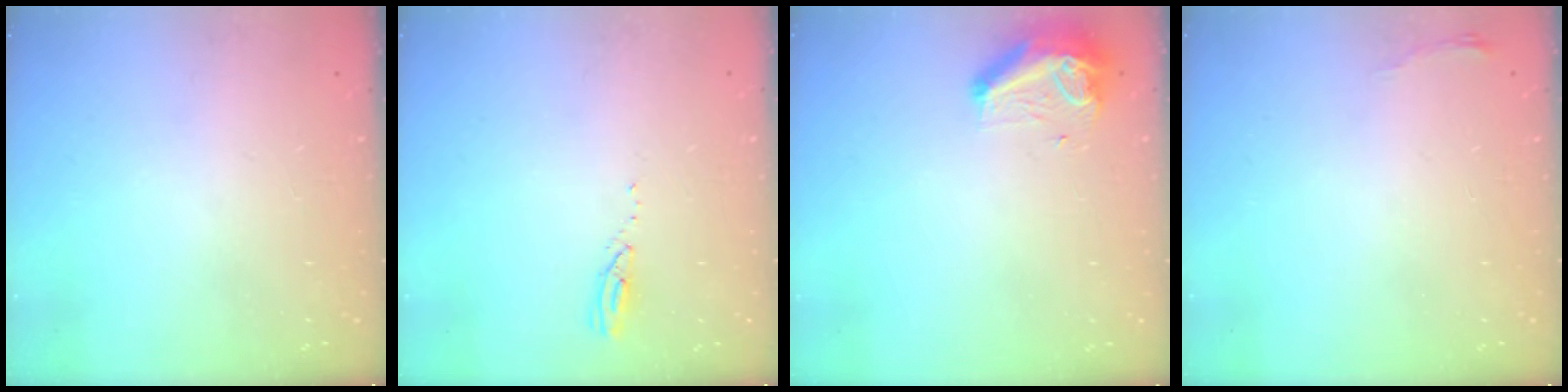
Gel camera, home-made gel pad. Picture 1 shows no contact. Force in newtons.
{"total": 3.4, "press": 3.4, "slide": 0.3}
{"total": 8.8, "press": 8.6, "slide": 1.7}
{"total": 3.6, "press": 3.5, "slide": 0.5}